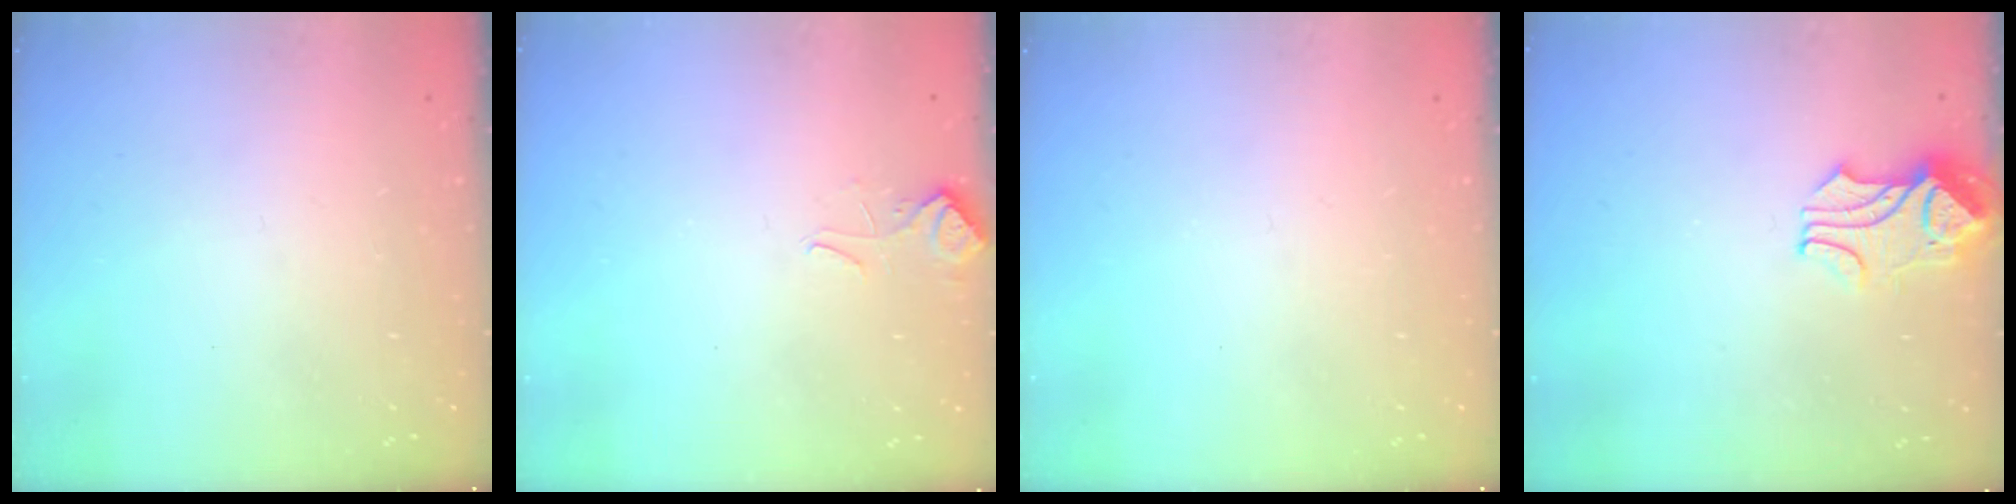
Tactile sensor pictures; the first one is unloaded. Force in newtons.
{"total": 3.2, "press": 3.1, "slide": 0.7}
{"total": 0.0}
{"total": 2.3, "press": 2.2, "slide": 0.7}